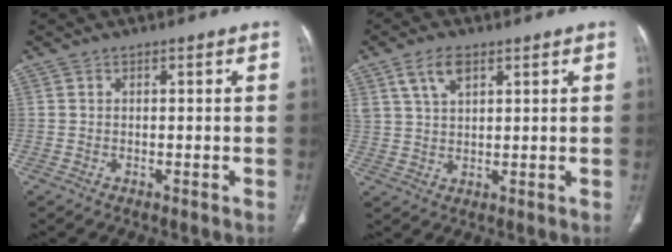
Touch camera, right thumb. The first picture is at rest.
{"total": 5.8, "force": [3.1, 2.9, 3.8], "torque": [-0.070, -0.007, 0.066]}